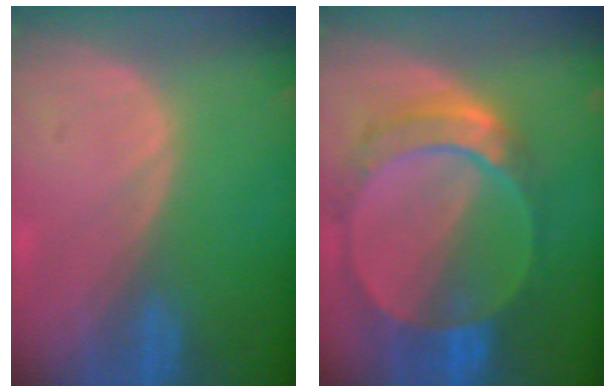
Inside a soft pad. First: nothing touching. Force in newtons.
{"total": 9.7, "press": 8.3, "slide": 5.0}